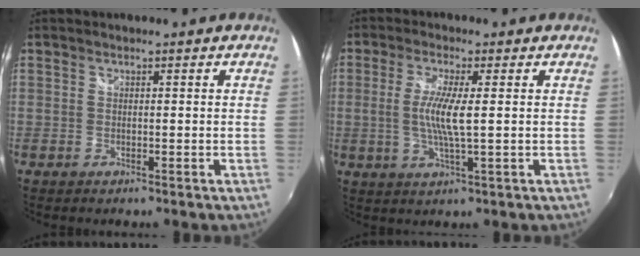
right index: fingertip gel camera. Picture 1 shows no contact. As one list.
[{"total": 6.4, "force": [0.1, 0.4, 6.4], "torque": [-0.128, -0.006, 0.002]}]